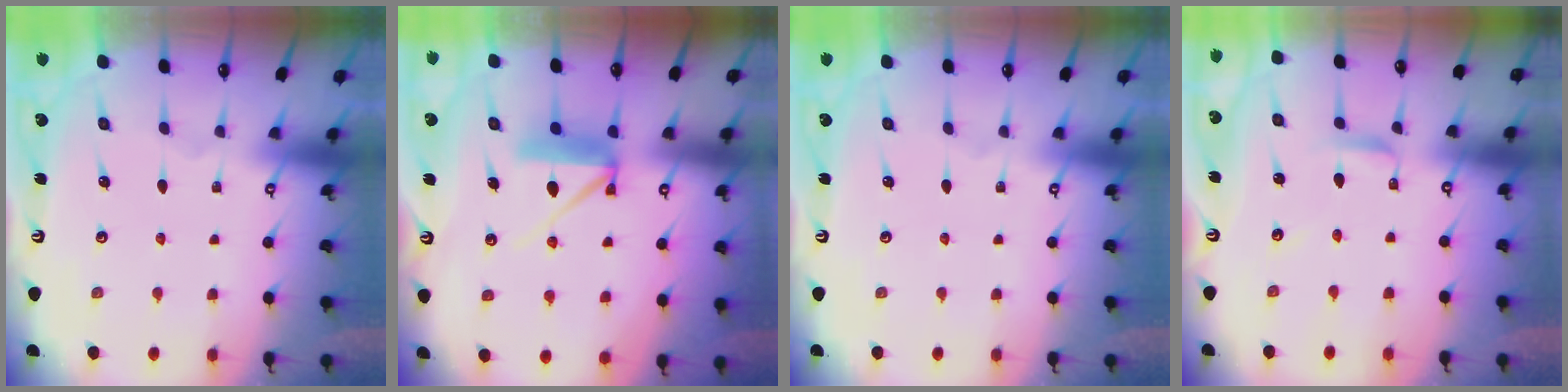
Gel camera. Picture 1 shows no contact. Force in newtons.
{"total": 7.8, "press": 7.8, "slide": 0.9}
{"total": 0.0}
{"total": 2.7, "press": 2.7, "slide": 0.2}